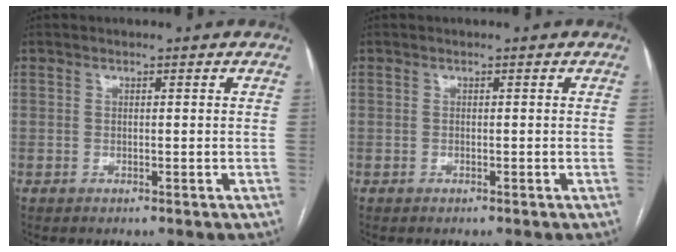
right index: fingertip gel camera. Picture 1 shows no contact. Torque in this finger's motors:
{"motor_torque": [0.03, 0.03, 0.01, 0.00]}